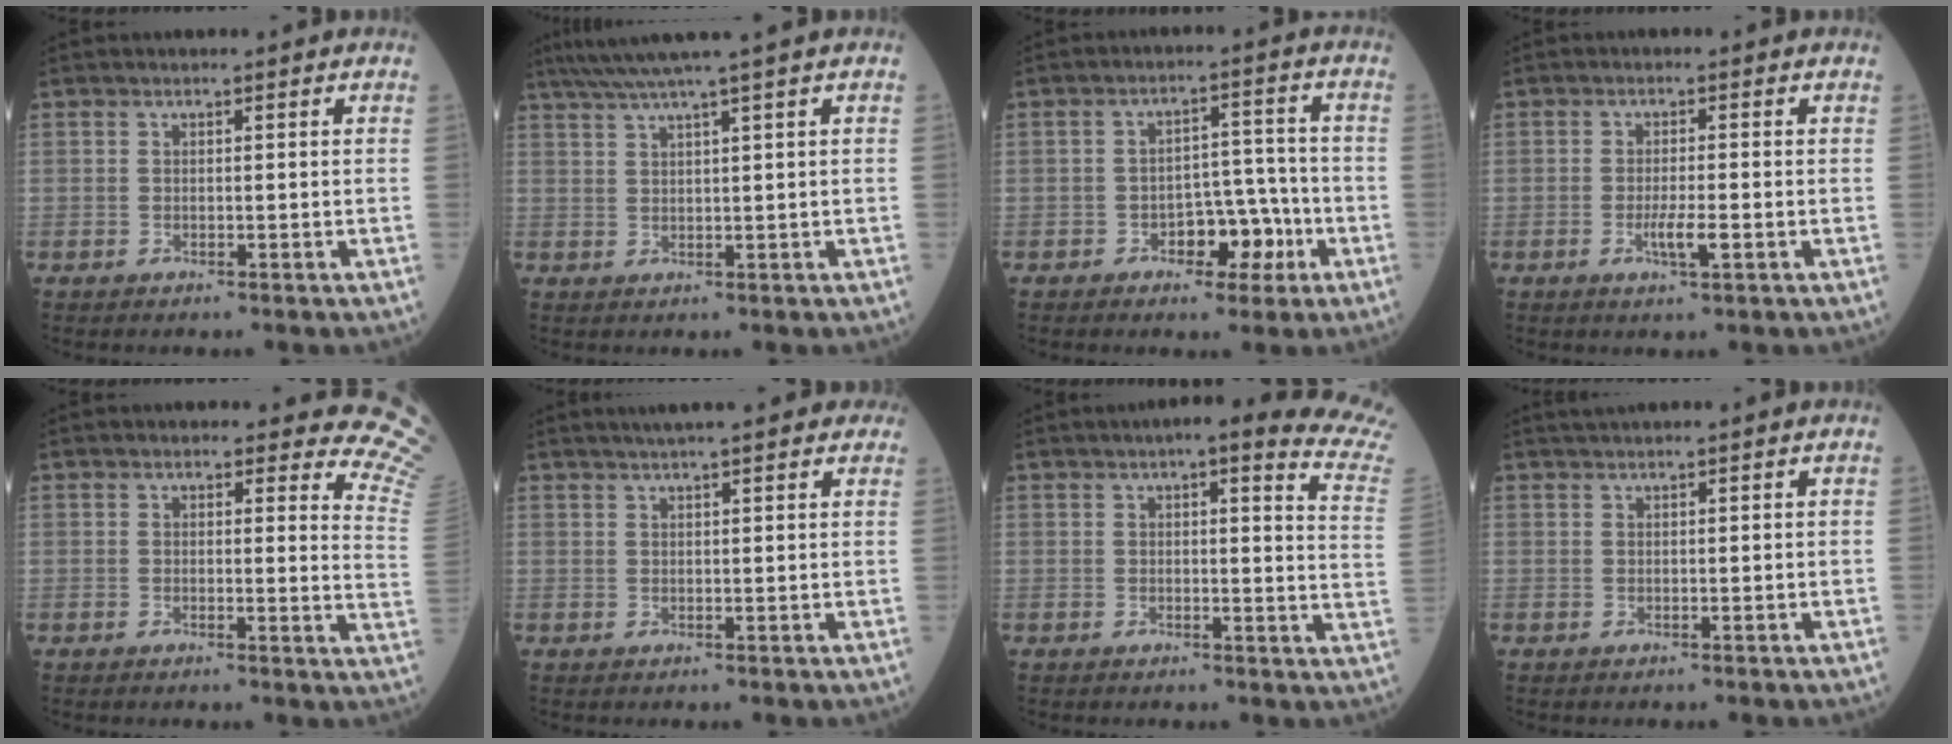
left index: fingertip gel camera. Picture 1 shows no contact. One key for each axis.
{"total": 5.8, "fx": 4.4, "fy": -1.8, "fz": 3.3, "tx": -0.056, "ty": 0.016, "tz": 0.081}
{"total": 6.7, "fx": -3.2, "fy": 3.6, "fz": 4.6, "tx": -0.063, "ty": 0.024, "tz": -0.045}
{"total": 3.2, "fx": -1.2, "fy": 0.3, "fz": 3.0, "tx": -0.059, "ty": -0.003, "tz": -0.019}
{"total": 10.4, "fx": 10.1, "fy": 1.8, "fz": 1.3, "tx": 0.029, "ty": -0.098, "tz": 0.057}
{"total": 9.8, "fx": 7.9, "fy": 1.8, "fz": 5.4, "tx": -0.069, "ty": 0.030, "tz": 0.096}
{"total": 15.5, "fx": 13.4, "fy": 0.8, "fz": 7.8, "tx": -0.084, "ty": -0.049, "tz": 0.124}
{"total": 1.0, "fx": 0.8, "fy": -0.4, "fz": 0.4, "tx": -0.011, "ty": 0.005, "tz": 0.023}